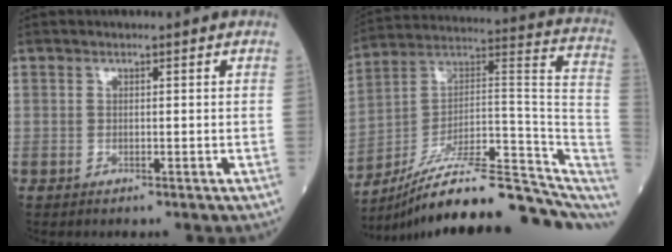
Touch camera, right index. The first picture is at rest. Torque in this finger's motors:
{"motor_torque": [0.79, -1.35, 0.94, 0.21]}